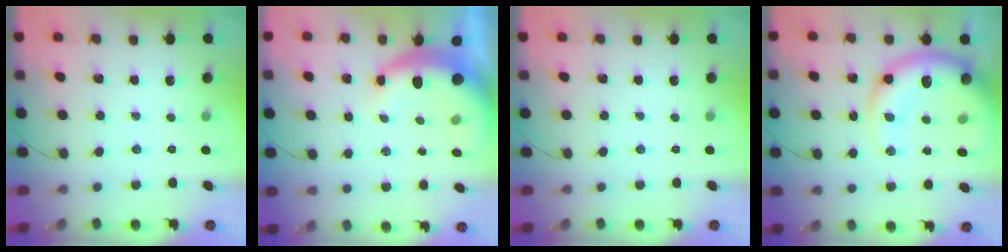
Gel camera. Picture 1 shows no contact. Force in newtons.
{"total": 8.5, "press": 8.4, "slide": 1.5}
{"total": 0.0}
{"total": 16.0, "press": 15.6, "slide": 3.6}